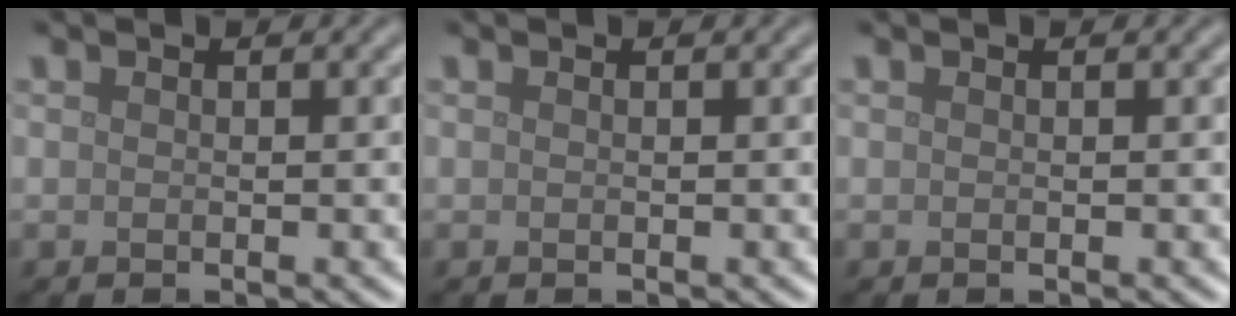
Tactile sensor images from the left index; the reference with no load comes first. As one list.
[{"total": 0.0}, {"total": 0.0}]